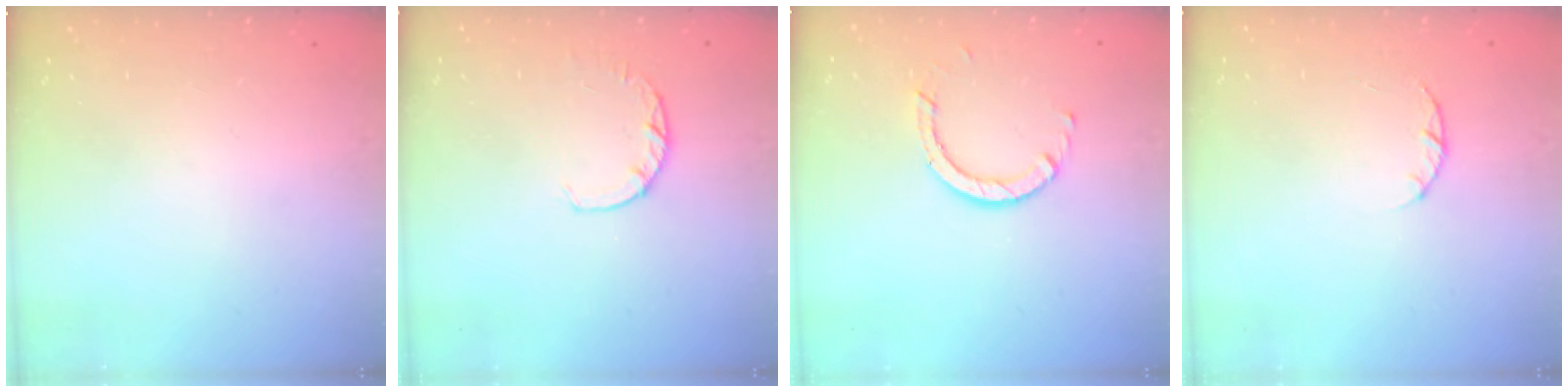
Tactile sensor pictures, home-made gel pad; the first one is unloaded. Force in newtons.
{"total": 2.8, "press": 2.7, "slide": 0.5}
{"total": 3.1, "press": 3.1, "slide": 0.1}
{"total": 1.4, "press": 1.3, "slide": 0.3}